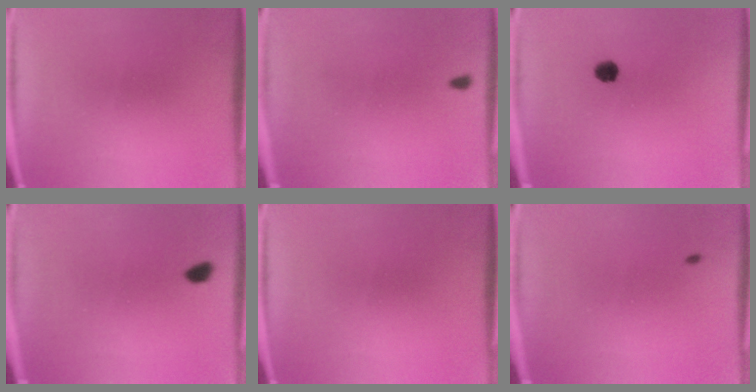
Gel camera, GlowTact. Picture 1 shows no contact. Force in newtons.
{"total": 0.8}
{"total": 2.7}
{"total": 1.7}
{"total": 0.0}
{"total": 0.7}